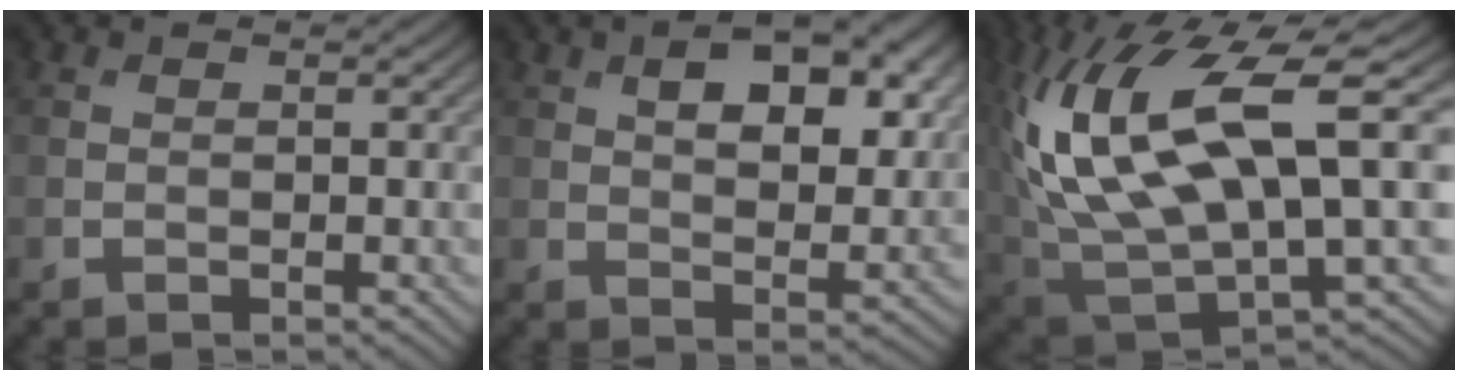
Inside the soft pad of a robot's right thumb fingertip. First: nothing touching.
{"total": 10.5, "force": [3.9, 5.4, 8.1], "torque": [-0.121, 0.005, 0.059]}
{"total": 19.2, "force": [4.2, 8.1, 16.9], "torque": [-0.348, 0.009, 0.078]}